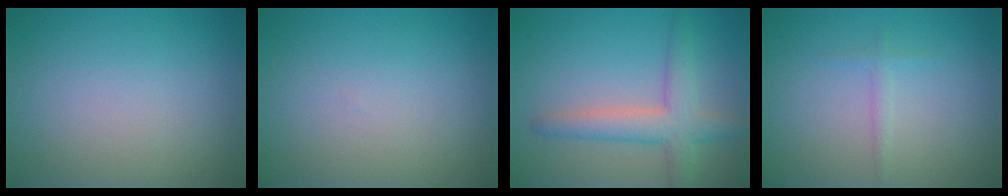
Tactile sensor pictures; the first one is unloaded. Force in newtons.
{"total": 0.0}
{"total": 4.7, "press": 4.7, "slide": 0.1}
{"total": 0.9, "press": 0.9, "slide": 0.0}